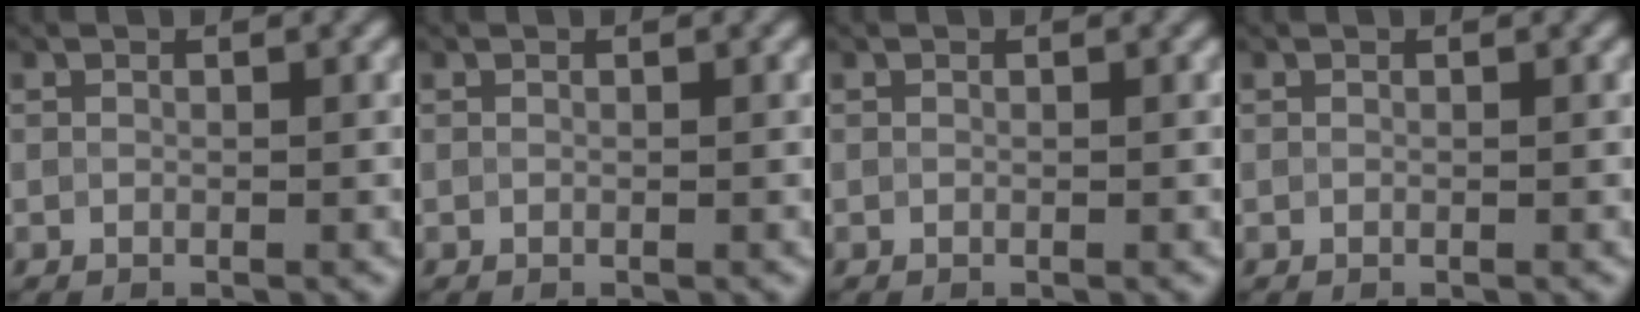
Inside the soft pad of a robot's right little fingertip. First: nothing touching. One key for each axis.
{"total": 0.0}
{"total": 0.0}
{"total": 0.0}